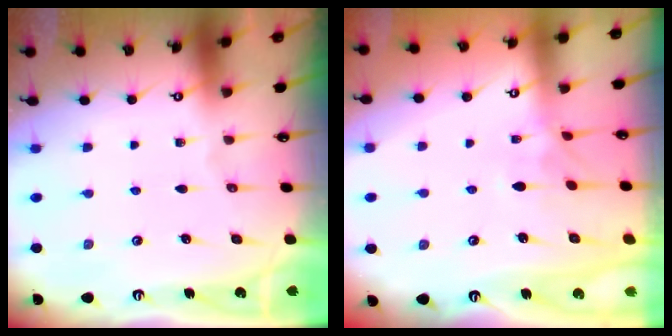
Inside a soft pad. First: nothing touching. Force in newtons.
{"total": 3.3, "press": 3.2, "slide": 0.9}